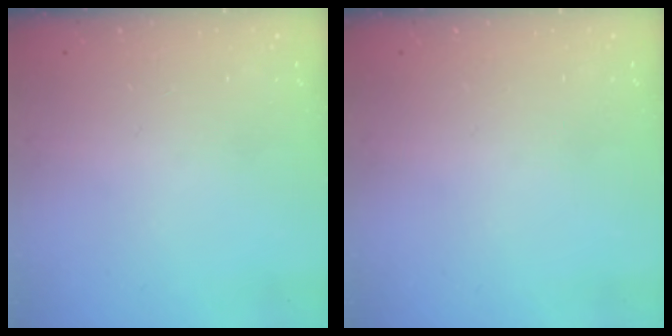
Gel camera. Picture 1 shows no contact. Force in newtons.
{"total": 0.0}